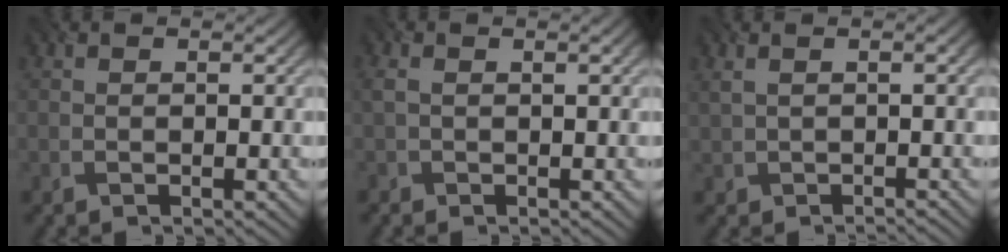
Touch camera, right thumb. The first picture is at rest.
{"total": 1.9, "force": [0.6, 0.7, 1.6], "torque": [-0.038, 0.005, 0.008]}
{"total": 2.4, "force": [0.6, 0.8, 2.2], "torque": [-0.047, 0.005, 0.011]}